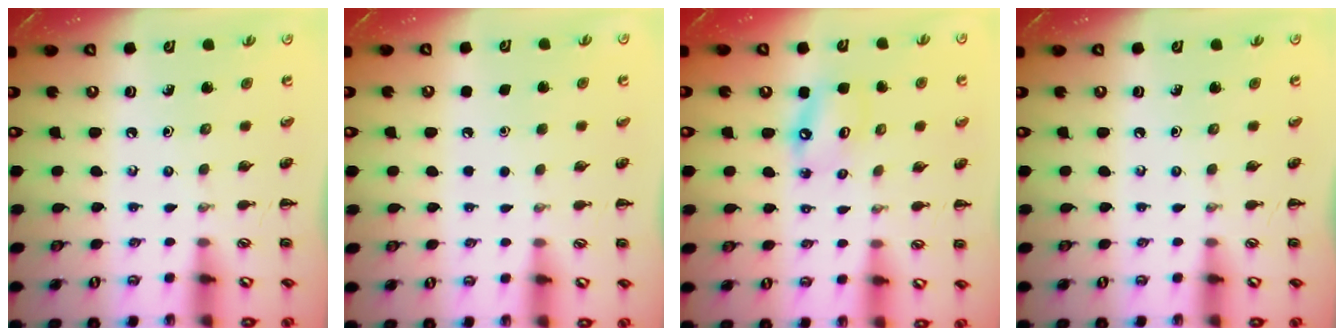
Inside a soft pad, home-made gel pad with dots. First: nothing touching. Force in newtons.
{"total": 1.7, "press": 1.7, "slide": 0.1}
{"total": 6.6, "press": 6.5, "slide": 1.2}
{"total": 0.0}